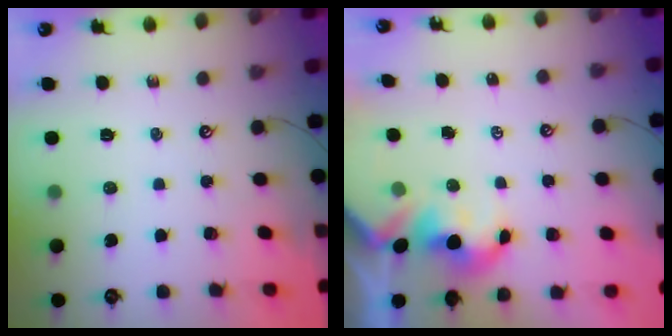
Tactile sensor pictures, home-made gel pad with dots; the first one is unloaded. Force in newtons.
{"total": 2.7, "press": 2.7, "slide": 0.6}